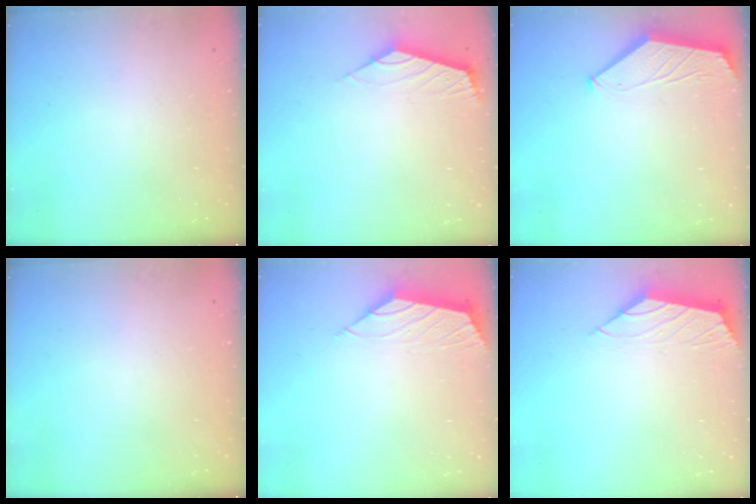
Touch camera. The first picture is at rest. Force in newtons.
{"total": 2.5, "press": 2.4, "slide": 0.6}
{"total": 1.5, "press": 1.5, "slide": 0.4}
{"total": 0.0}
{"total": 1.6, "press": 1.5, "slide": 0.5}
{"total": 1.4, "press": 1.3, "slide": 0.5}